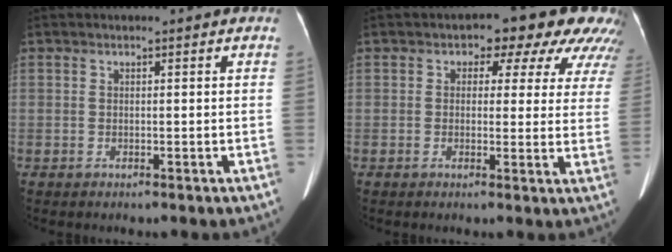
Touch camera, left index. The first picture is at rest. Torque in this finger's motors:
{"motor_torque": [1.27, -0.87, 0.22, 0.07]}